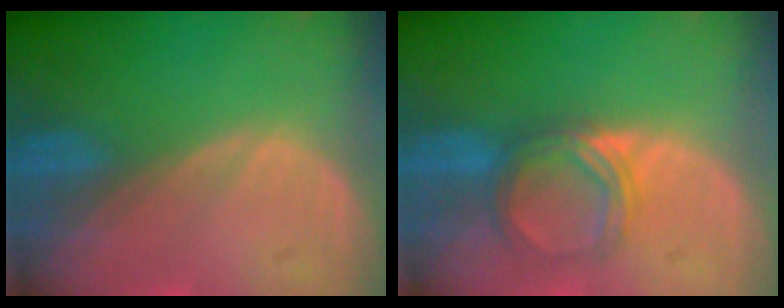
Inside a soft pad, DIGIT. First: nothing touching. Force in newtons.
{"total": 4.9, "press": 4.6, "slide": 1.9}